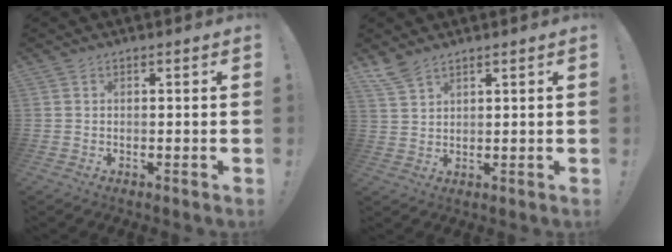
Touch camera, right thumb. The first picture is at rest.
{"total": 4.9, "force": [4.1, 1.5, 2.2], "torque": [-0.044, -0.021, 0.079]}